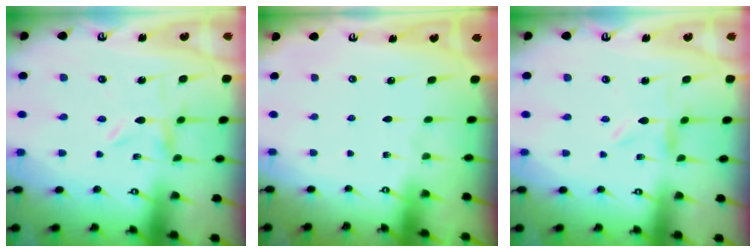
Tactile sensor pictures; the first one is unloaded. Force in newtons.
{"total": 0.0}
{"total": 0.7, "press": 0.6, "slide": 0.3}